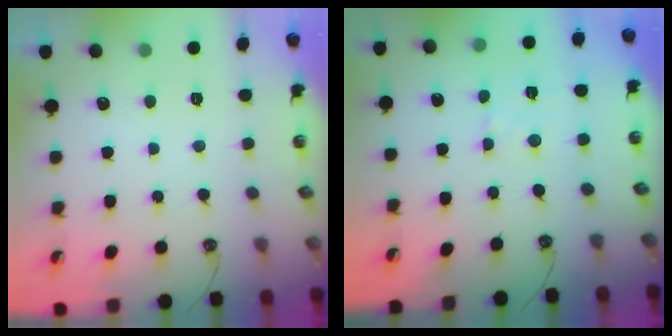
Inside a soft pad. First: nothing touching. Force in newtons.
{"total": 2.4, "press": 2.4, "slide": 0.2}